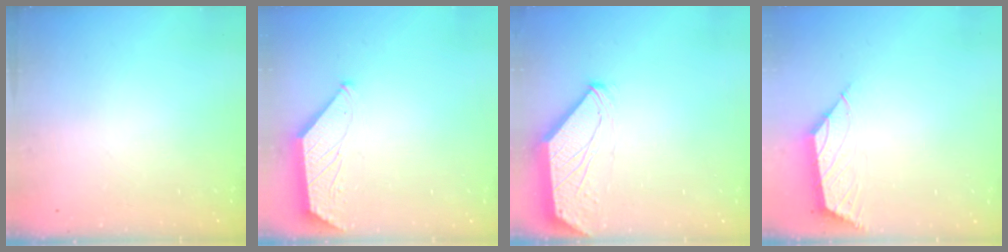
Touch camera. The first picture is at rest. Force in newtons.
{"total": 1.8, "press": 1.7, "slide": 0.3}
{"total": 0.0}
{"total": 2.4, "press": 2.3, "slide": 0.6}